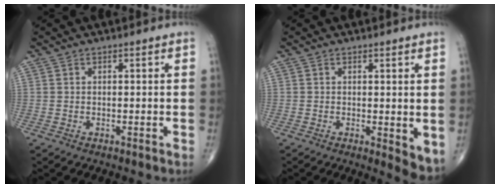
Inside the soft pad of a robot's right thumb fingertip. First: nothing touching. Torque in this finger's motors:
{"motor_torque": [0.10, 0.49, 0.09, -0.24, -0.01]}